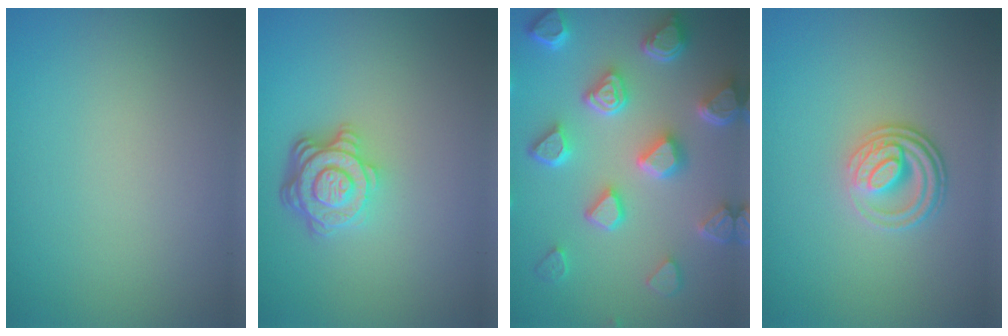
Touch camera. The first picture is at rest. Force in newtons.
{"total": 4.6, "press": 3.4, "slide": 3.0}
{"total": 7.3, "press": 6.0, "slide": 4.2}
{"total": 3.4, "press": 2.6, "slide": 2.2}